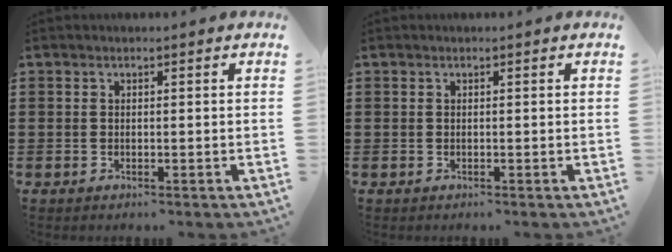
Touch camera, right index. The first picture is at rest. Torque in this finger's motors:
{"motor_torque": [0.00, 0.00, 0.00, 0.00]}